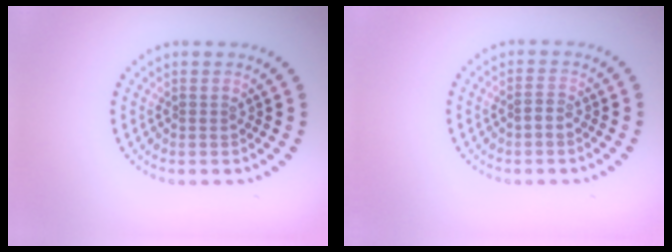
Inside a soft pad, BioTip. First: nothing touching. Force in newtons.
{"total": 1.0, "press": 0.9, "slide": 0.5}